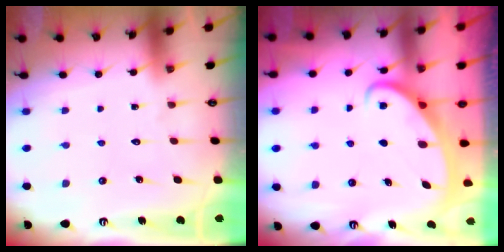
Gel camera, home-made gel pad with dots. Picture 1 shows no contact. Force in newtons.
{"total": 2.5, "press": 2.5, "slide": 0.4}